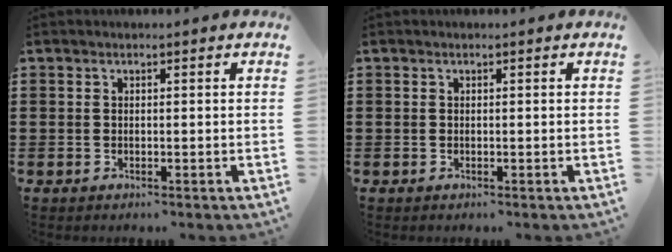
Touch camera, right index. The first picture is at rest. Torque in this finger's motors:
{"motor_torque": [0.00, 0.38, 0.00, 0.01]}